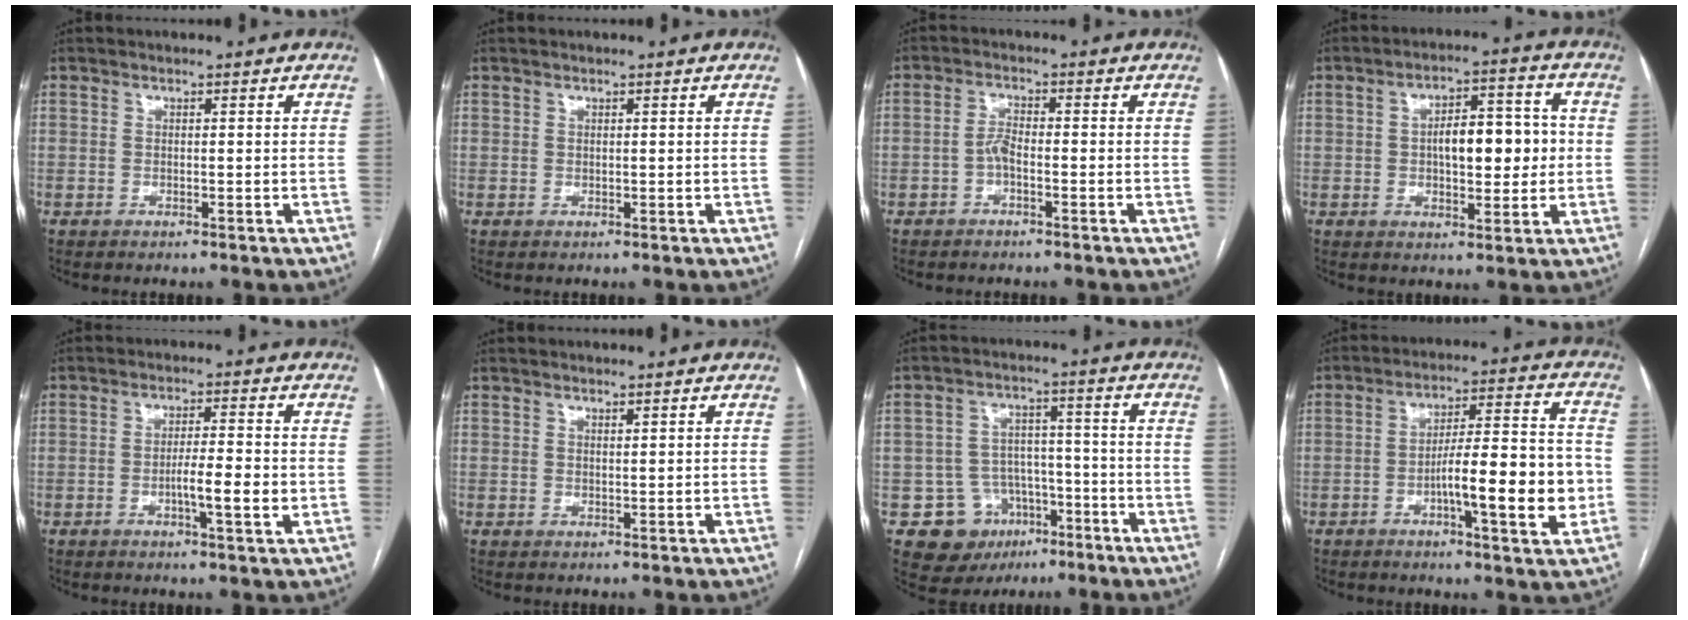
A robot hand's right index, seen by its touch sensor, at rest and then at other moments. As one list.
[{"total": 0.0}, {"total": 2.4, "force": [-1.1, 0.7, 2.0], "torque": [-0.038, 0.003, -0.023]}, {"total": 9.3, "force": [0.2, 3.9, 8.5], "torque": [-0.125, 0.022, 0.006]}, {"total": 5.3, "force": [-1.2, 0.5, 5.2], "torque": [-0.086, -0.003, -0.020]}, {"total": 0.5, "force": [0.5, 0.0, 0.2], "torque": [-0.006, -0.002, 0.009]}, {"total": 9.6, "force": [-4.6, 8.2, 2.1], "torque": [-0.029, 0.033, -0.059]}, {"total": 13.5, "force": [-3.4, 1.8, 13.0], "torque": [-0.202, 0.011, -0.052]}]